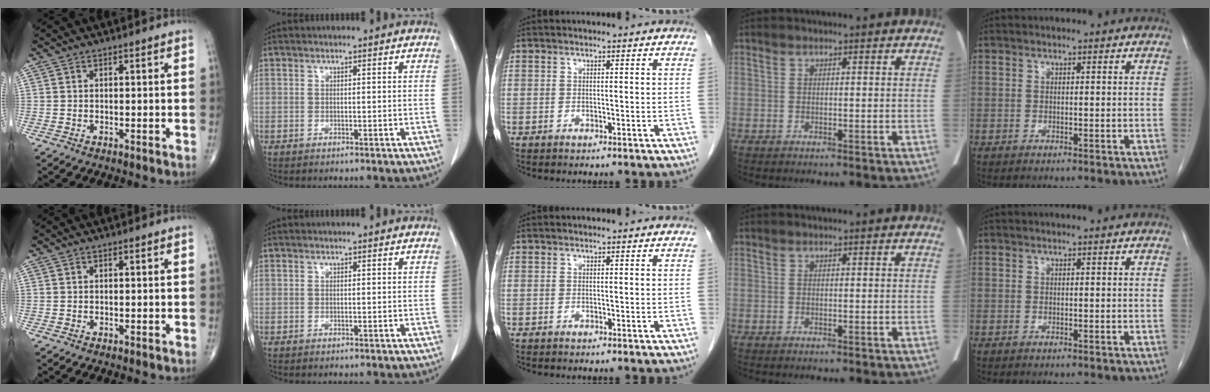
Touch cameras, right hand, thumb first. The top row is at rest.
{}